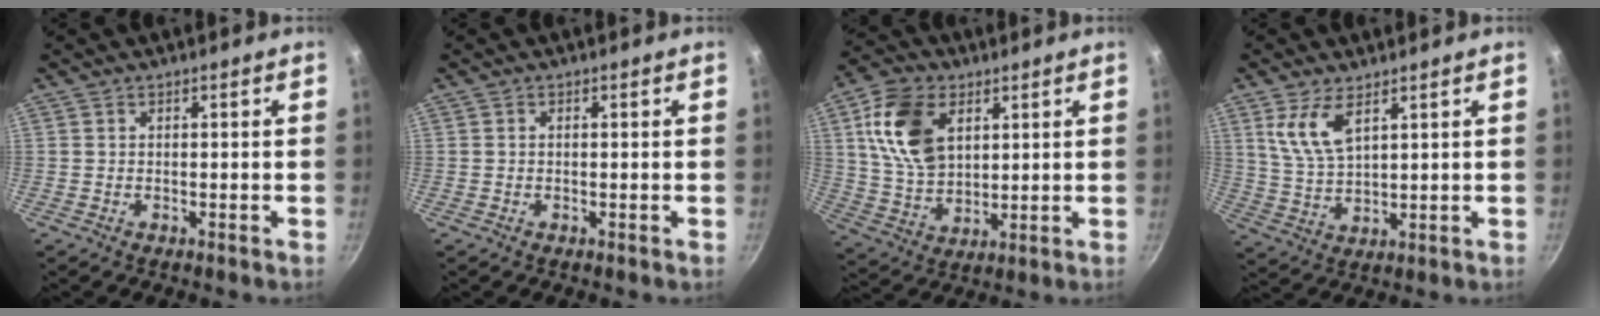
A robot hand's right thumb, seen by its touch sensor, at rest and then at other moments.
{"total": 0.0}
{"total": 15.0, "force": [5.0, 9.7, 10.2], "torque": [-0.171, -0.014, 0.100]}
{"total": 7.9, "force": [4.1, 3.4, 5.8], "torque": [-0.111, -0.028, 0.089]}